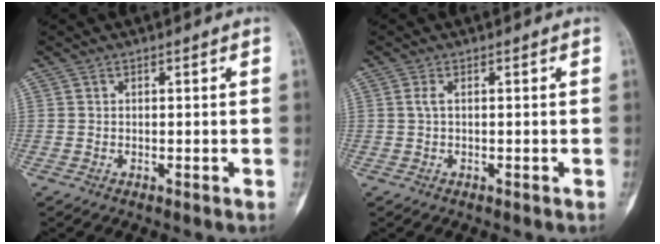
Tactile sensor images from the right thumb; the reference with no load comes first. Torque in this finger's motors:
{"motor_torque": [0.14, 0.61, 0.26, 0.02, -0.04]}